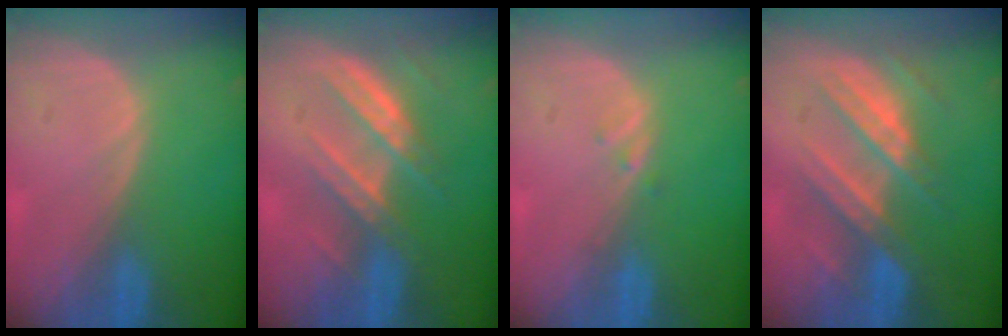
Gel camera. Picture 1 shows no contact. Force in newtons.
{"total": 7.2, "press": 6.8, "slide": 2.2}
{"total": 0.8, "press": 0.8, "slide": 0.1}
{"total": 7.5, "press": 7.5, "slide": 0.5}